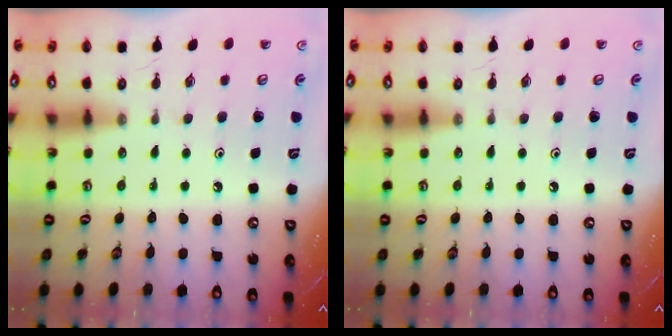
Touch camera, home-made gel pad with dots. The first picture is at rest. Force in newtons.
{"total": 0.0}